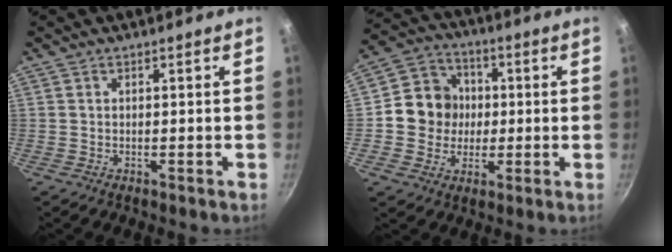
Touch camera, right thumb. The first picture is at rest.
{"total": 10.9, "force": [0.1, 10.1, 4.1], "torque": [-0.034, 0.021, -0.012]}